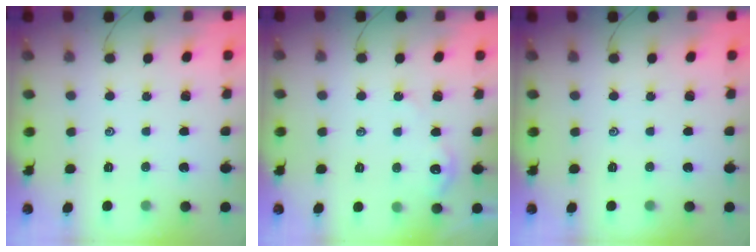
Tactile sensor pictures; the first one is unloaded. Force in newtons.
{"total": 3.9, "press": 3.9, "slide": 0.5}
{"total": 0.0}